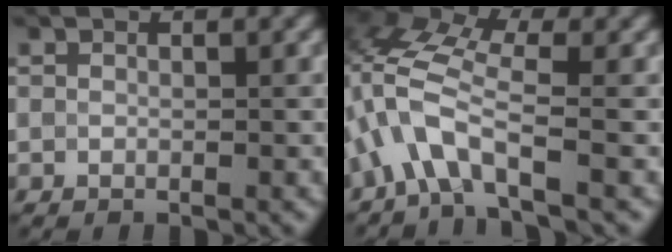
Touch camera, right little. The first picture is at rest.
{"total": 6.4, "force": [-2.4, 2.1, 5.6], "torque": [-0.137, 0.022, -0.060]}